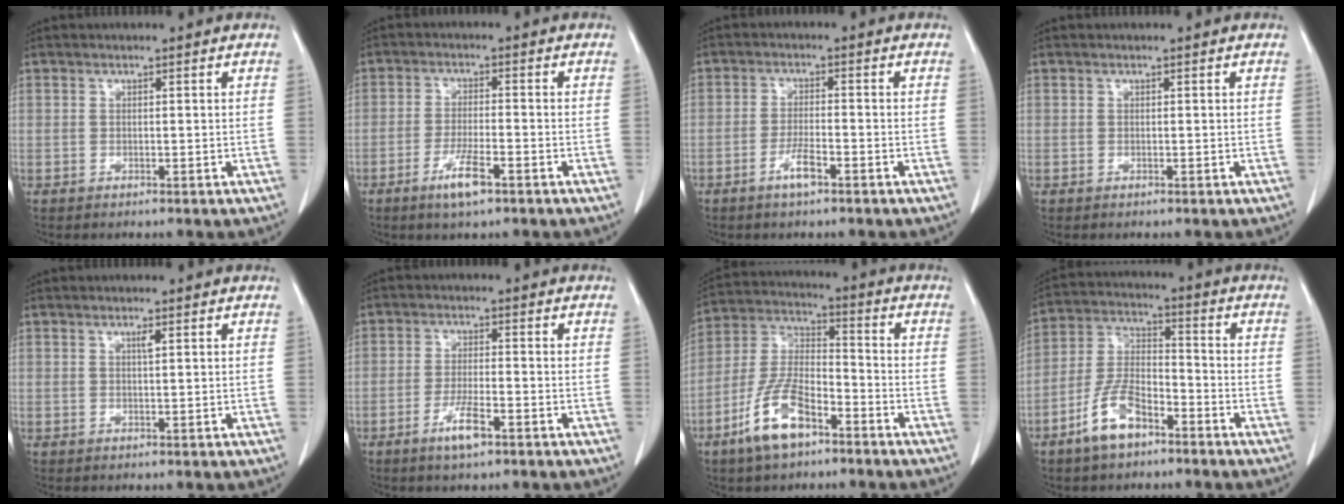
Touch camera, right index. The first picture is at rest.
{"total": 5.4, "force": [-3.2, 0.7, 4.3], "torque": [-0.085, -0.006, -0.056]}
{"total": 3.6, "force": [-2.2, 0.5, 2.9], "torque": [-0.056, -0.001, -0.042]}
{"total": 0.0}
{"total": 0.9, "force": [0.4, 0.0, 0.8], "torque": [-0.017, 0.000, 0.008]}
{"total": 4.8, "force": [-2.8, 0.6, 3.9], "torque": [-0.075, -0.004, -0.051]}
{"total": 11.5, "force": [-6.7, 4.4, 8.2], "torque": [-0.185, 0.004, -0.127]}
{"total": 9.4, "force": [-5.8, 3.9, 6.3], "torque": [-0.143, 0.007, -0.112]}